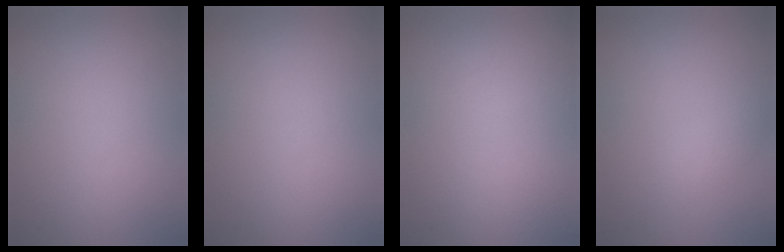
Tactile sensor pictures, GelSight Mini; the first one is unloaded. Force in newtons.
{"total": 0.0}
{"total": 0.0}
{"total": 1.0, "press": 1.0, "slide": 0.0}